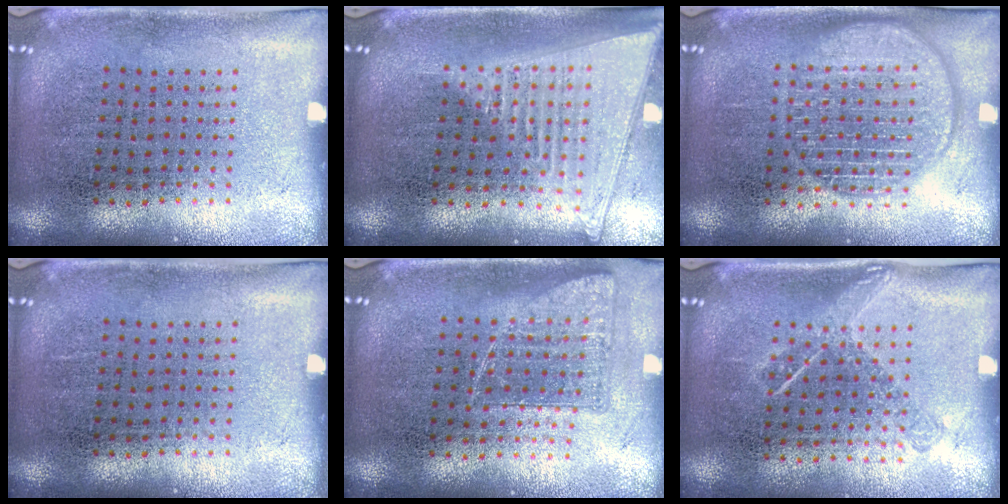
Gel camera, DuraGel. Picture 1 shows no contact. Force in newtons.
{"total": 2.0, "press": 1.7, "slide": 1.0}
{"total": 3.3, "press": 3.2, "slide": 0.5}
{"total": 0.0}
{"total": 0.8, "press": 0.8, "slide": 0.2}
{"total": 1.3, "press": 1.0, "slide": 0.8}